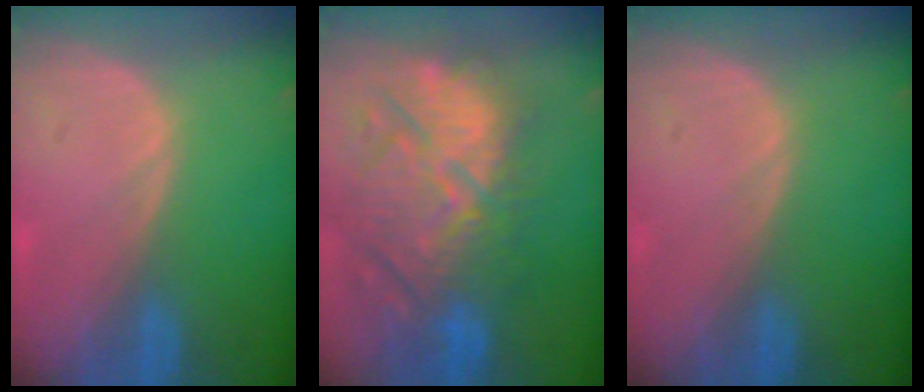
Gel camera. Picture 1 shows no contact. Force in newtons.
{"total": 12.8, "press": 12.2, "slide": 4.0}
{"total": 0.0}